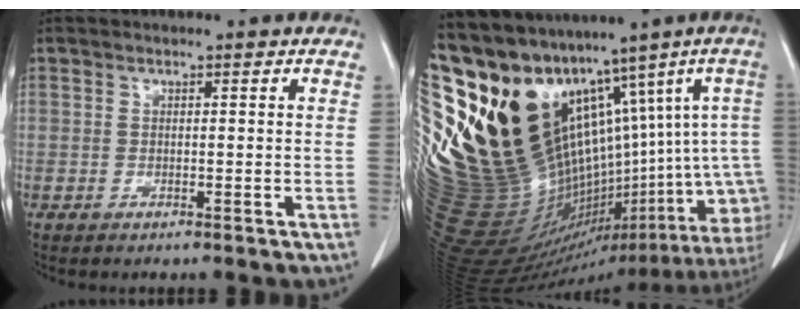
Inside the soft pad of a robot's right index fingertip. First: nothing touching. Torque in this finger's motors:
{"motor_torque": [0.85, 0.79, 1.05, 0.21]}